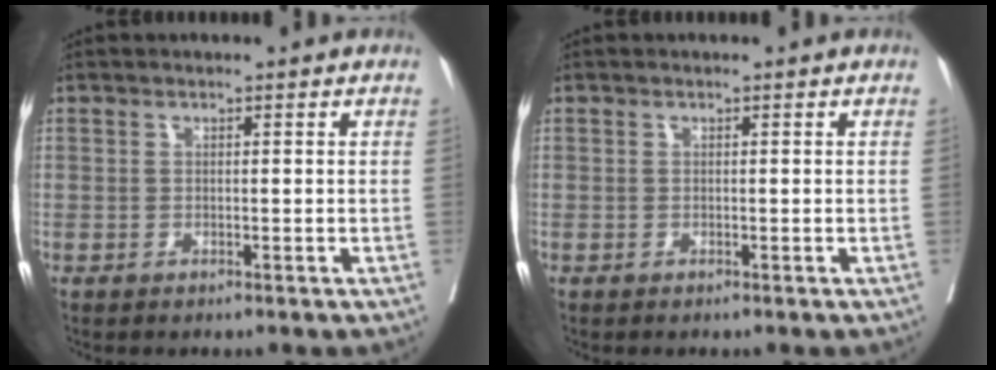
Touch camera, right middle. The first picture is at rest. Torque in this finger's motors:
{"motor_torque": [0.30, -0.35, 0.08, 0.00]}